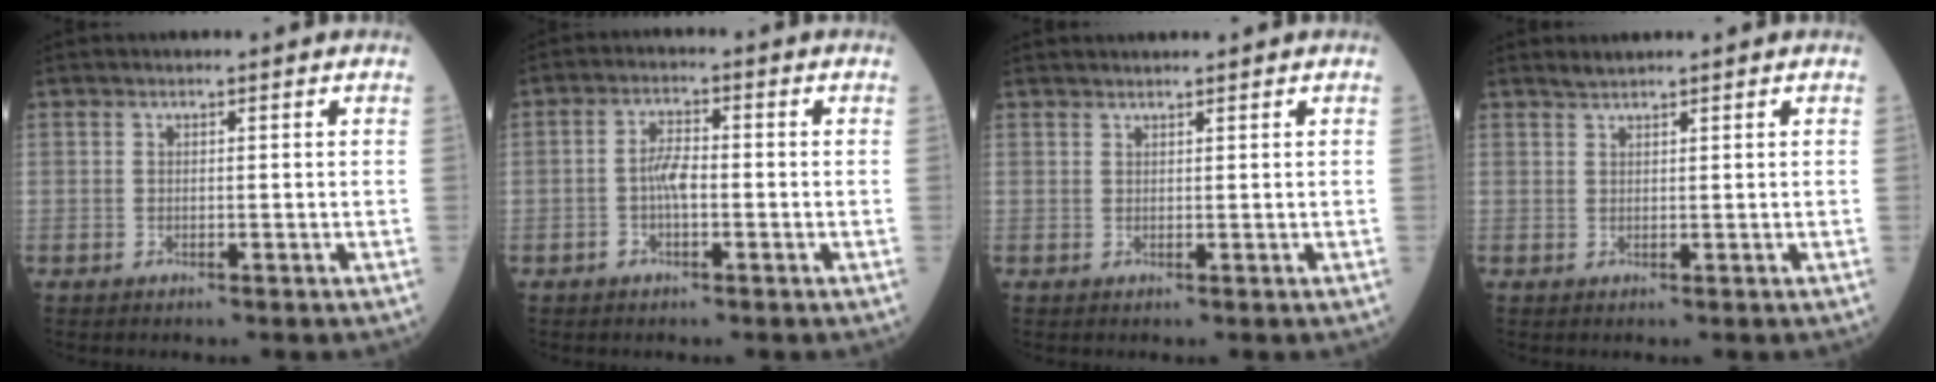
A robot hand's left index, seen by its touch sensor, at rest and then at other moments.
{"total": 3.7, "force": [-0.9, 1.3, 3.3], "torque": [-0.071, 0.006, -0.019]}
{"total": 1.3, "force": [1.3, -0.2, 0.2], "torque": [-0.003, 0.016, 0.029]}
{"total": 1.0, "force": [1.0, -0.2, 0.0], "torque": [-0.006, 0.007, 0.024]}